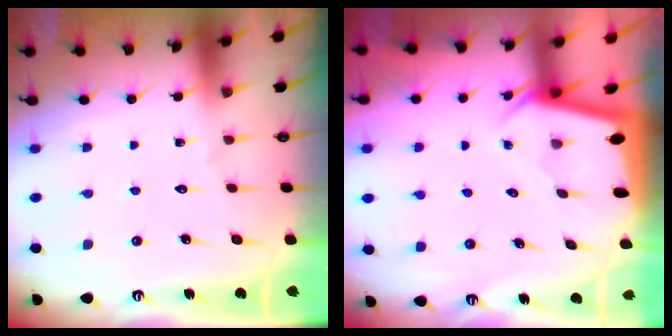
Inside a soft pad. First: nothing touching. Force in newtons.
{"total": 2.0, "press": 2.0, "slide": 0.1}